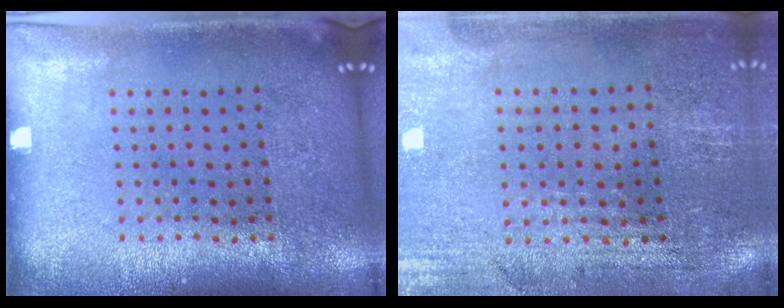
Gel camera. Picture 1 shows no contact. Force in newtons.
{"total": 0.6, "press": 0.5, "slide": 0.3}